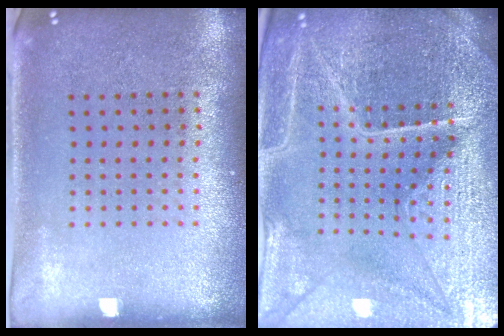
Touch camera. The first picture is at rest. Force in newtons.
{"total": 5.6, "press": 5.1, "slide": 2.2}